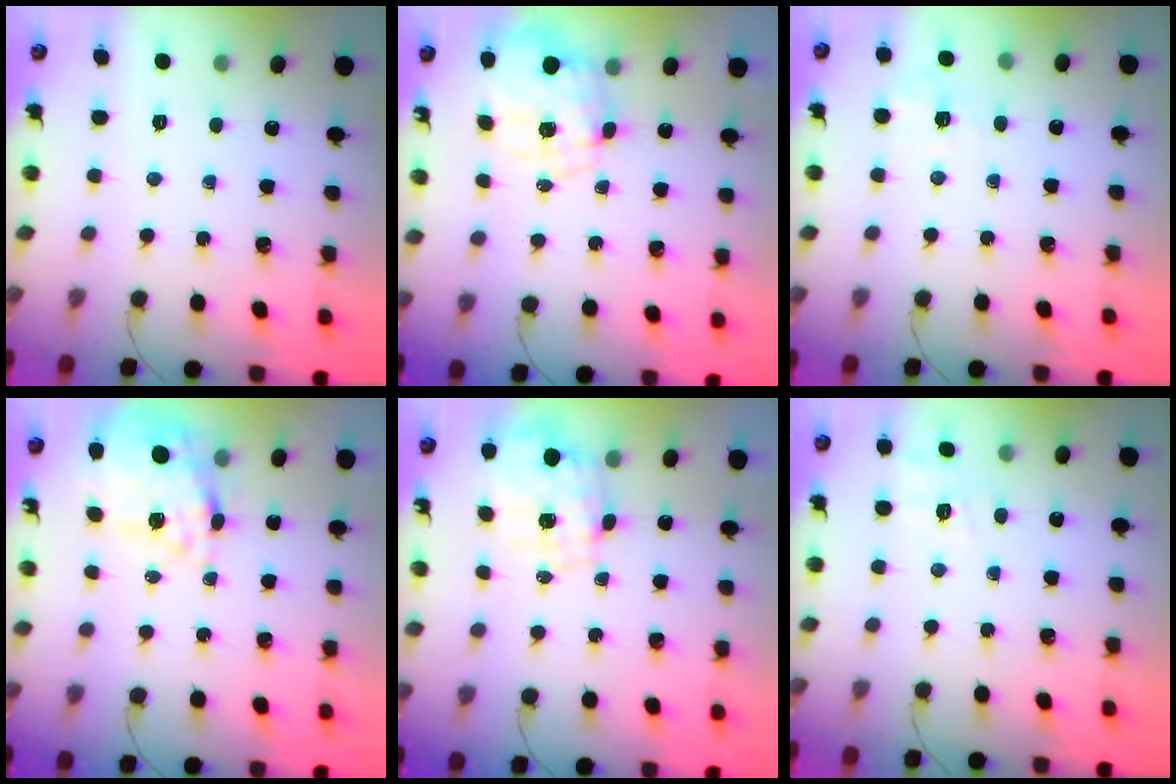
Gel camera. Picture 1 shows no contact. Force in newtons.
{"total": 3.5, "press": 3.1, "slide": 1.7}
{"total": 2.0, "press": 0.8, "slide": 1.8}
{"total": 20.2, "press": 19.8, "slide": 4.0}
{"total": 1.3, "press": 1.2, "slide": 0.5}
{"total": 10.4, "press": 10.1, "slide": 2.3}